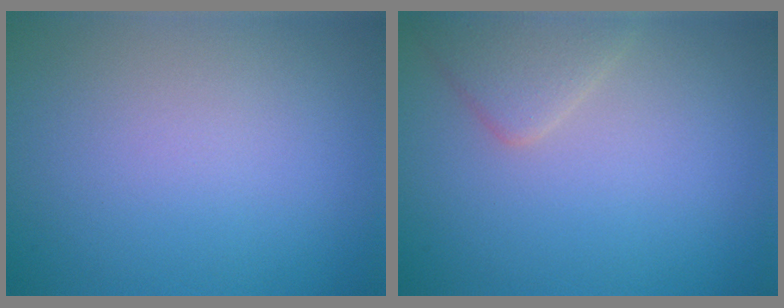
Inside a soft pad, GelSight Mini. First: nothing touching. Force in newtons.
{"total": 2.6, "press": 2.6, "slide": 0.1}